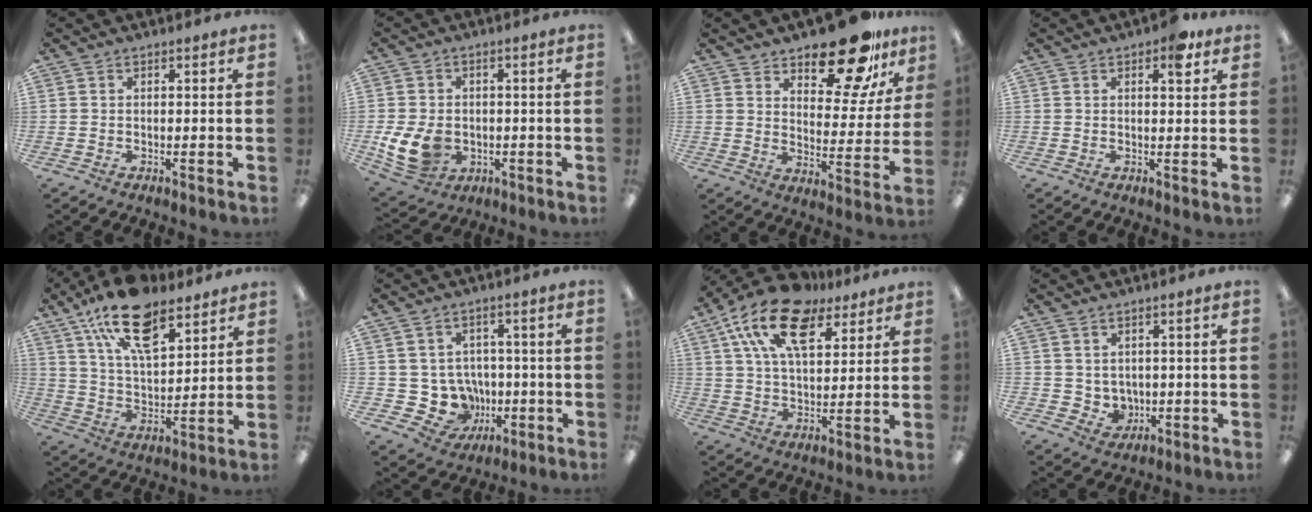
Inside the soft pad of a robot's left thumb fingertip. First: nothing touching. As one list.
[{"total": 9.9, "force": [-2.0, 7.5, 6.1], "torque": [-0.130, 0.001, -0.033]}, {"total": 18.1, "force": [13.8, 7.3, 9.1], "torque": [-0.120, -0.096, 0.232]}, {"total": 5.3, "force": [2.9, 2.3, 3.8], "torque": [-0.041, -0.009, 0.043]}, {"total": 18.5, "force": [12.2, 8.4, 11.1], "torque": [-0.191, -0.055, 0.215]}, {"total": 8.5, "force": [0.6, 8.2, 1.9], "torque": [-0.059, -0.012, 0.027]}, {"total": 18.4, "force": [11.2, 9.1, 11.4], "torque": [-0.203, -0.044, 0.199]}, {"total": 4.1, "force": [2.1, 3.5, 0.2], "torque": [-0.010, -0.010, 0.040]}]